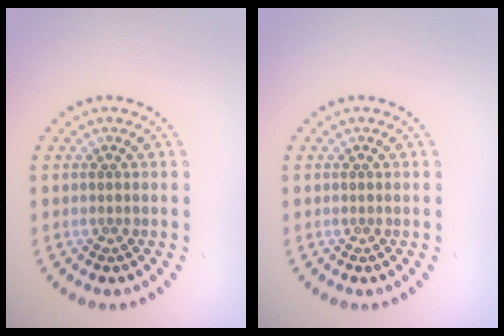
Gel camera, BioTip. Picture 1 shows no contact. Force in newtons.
{"total": 0.0}